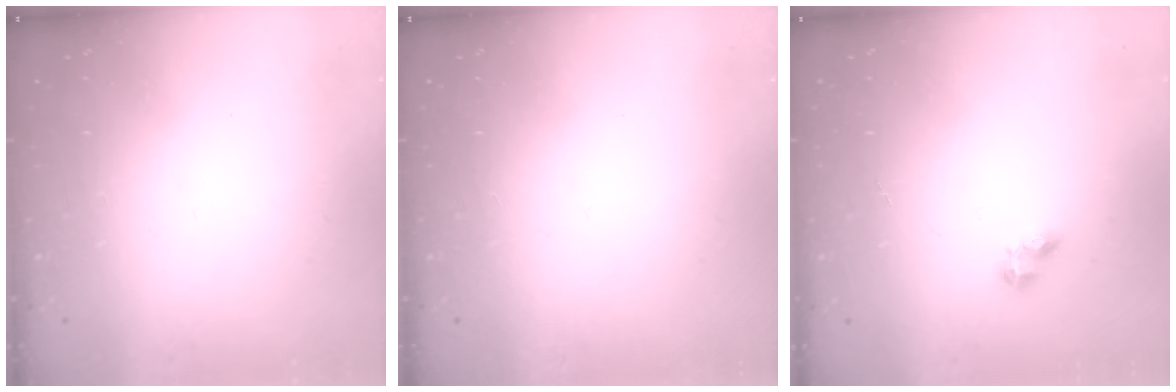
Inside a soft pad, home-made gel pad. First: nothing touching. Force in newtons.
{"total": 0.0}
{"total": 3.9, "press": 3.9, "slide": 0.5}